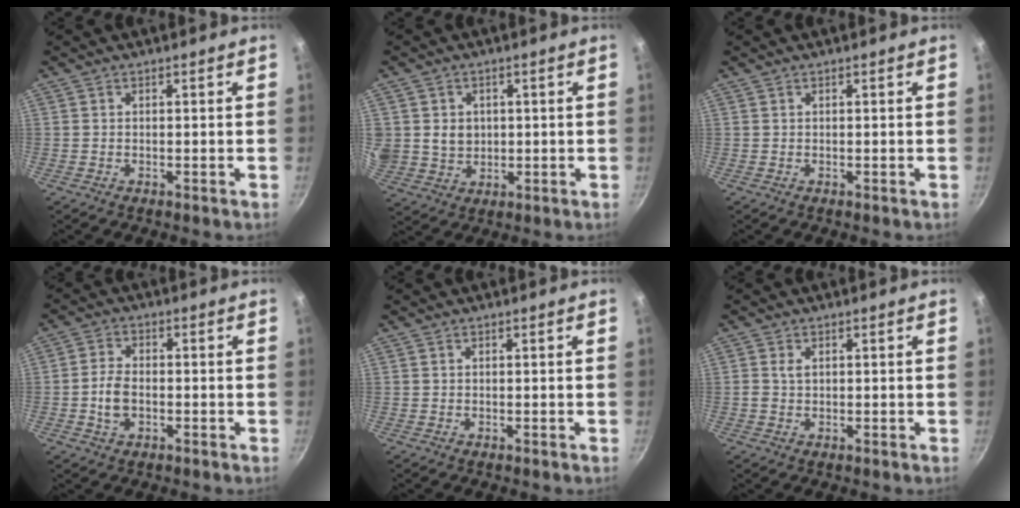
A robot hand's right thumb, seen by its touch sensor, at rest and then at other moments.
{"total": 7.8, "force": [1.3, 6.9, 3.4], "torque": [-0.046, -0.004, 0.035]}
{"total": 0.0}
{"total": 5.3, "force": [-1.3, 3.4, 3.9], "torque": [-0.076, 0.015, -0.029]}
{"total": 0.0}
{"total": 1.6, "force": [0.3, 1.1, 1.1], "torque": [-0.022, 0.002, 0.003]}